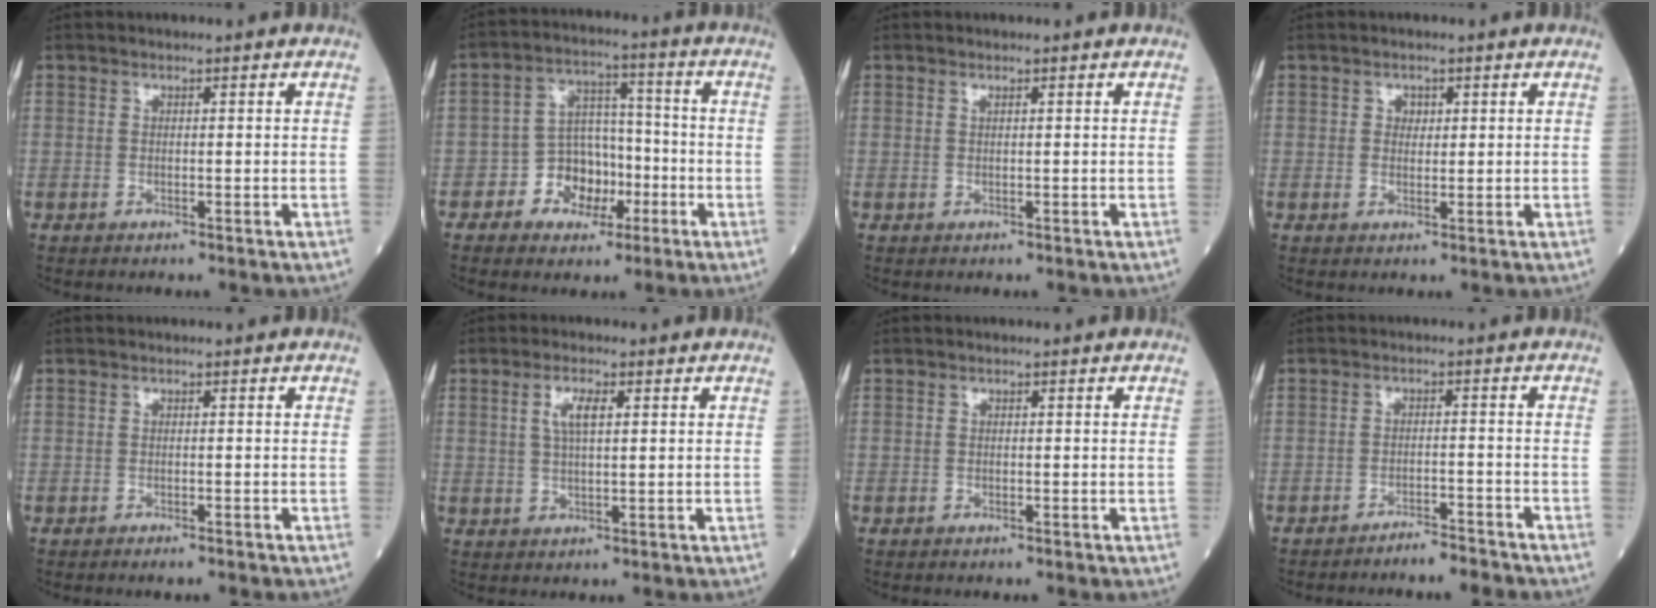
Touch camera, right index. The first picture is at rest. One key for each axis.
{"total": 7.9, "fx": -3.1, "fy": 6.0, "fz": 4.1, "tx": -0.070, "ty": 0.027, "tz": -0.050}
{"total": 0.0}
{"total": 1.4, "fx": 0.5, "fy": 1.1, "fz": 0.6, "tx": -0.009, "ty": 0.000, "tz": 0.008}
{"total": 1.5, "fx": -1.3, "fy": 0.1, "fz": 0.8, "tx": -0.014, "ty": -0.003, "tz": -0.015}
{"total": 3.6, "fx": 1.2, "fy": 0.9, "fz": 3.3, "tx": -0.070, "ty": 0.004, "tz": 0.026}
{"total": 0.0}
{"total": 3.6, "fx": -3.5, "fy": 0.0, "fz": 0.9, "tx": -0.011, "ty": -0.005, "tz": -0.055}